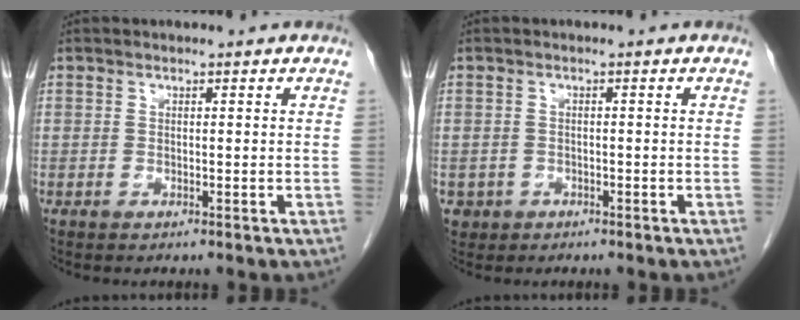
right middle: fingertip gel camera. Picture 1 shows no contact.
{"total": 2.4, "force": [-1.1, 2.1, 0.1], "torque": [-0.001, 0.008, -0.017]}